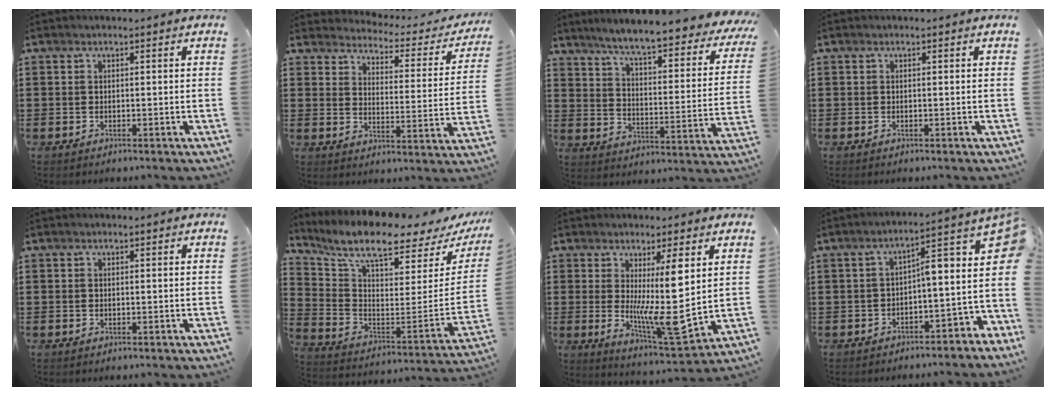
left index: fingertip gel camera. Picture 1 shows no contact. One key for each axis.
{"total": 2.5, "fx": 2.5, "fy": 0.3, "fz": 0.1, "tx": -0.025, "ty": -0.026, "tz": 0.035}
{"total": 6.5, "fx": 5.5, "fy": -0.7, "fz": 3.3, "tx": -0.087, "ty": -0.047, "tz": 0.086}
{"total": 0.0}
{"total": 0.0}
{"total": 8.5, "fx": 7.0, "fy": 1.1, "fz": 4.7, "tx": -0.118, "ty": -0.065, "tz": 0.117}
{"total": 9.8, "fx": 2.7, "fy": 1.3, "fz": 9.4, "tx": -0.159, "ty": -0.041, "tz": 0.043}
{"total": 3.9, "fx": -0.2, "fy": 1.5, "fz": 3.5, "tx": -0.052, "ty": -0.025, "tz": -0.022}